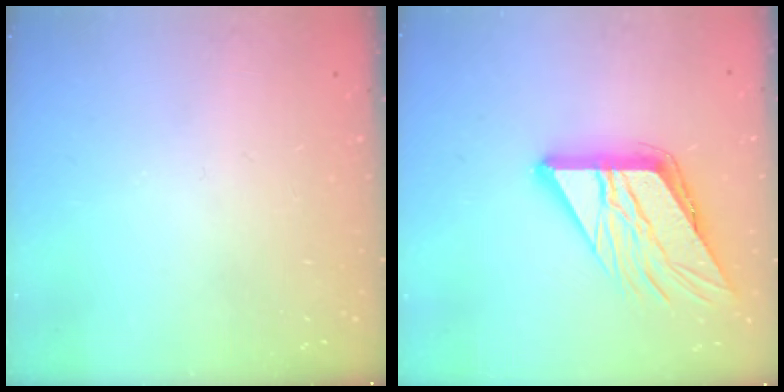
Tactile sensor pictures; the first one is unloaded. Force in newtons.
{"total": 18.8, "press": 18.6, "slide": 2.2}